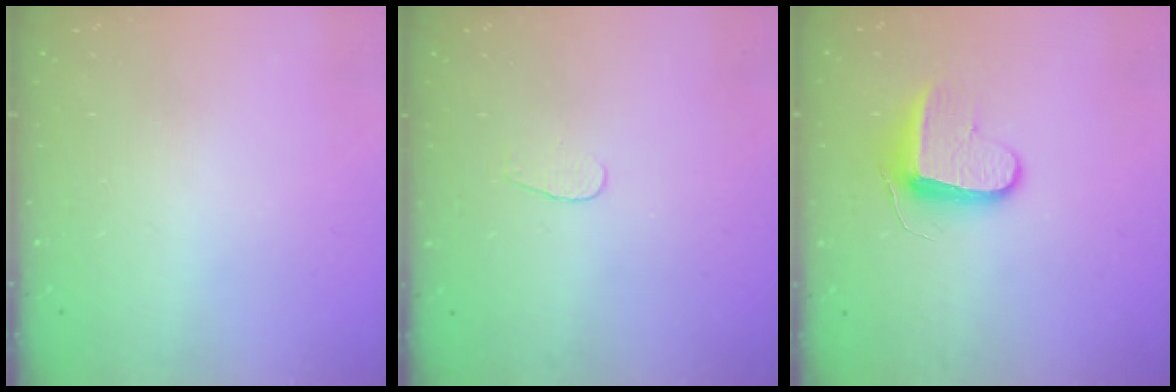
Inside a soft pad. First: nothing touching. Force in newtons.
{"total": 3.1, "press": 3.1, "slide": 0.4}
{"total": 9.3, "press": 9.3, "slide": 0.1}